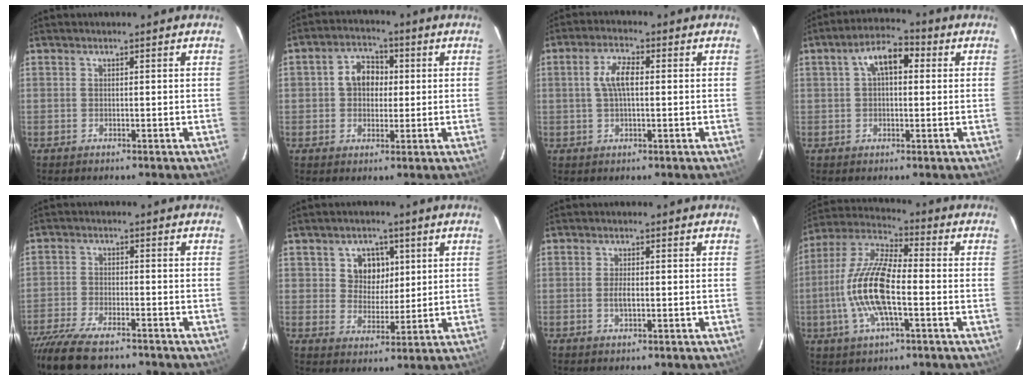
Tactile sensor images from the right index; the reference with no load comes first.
{"total": 6.4, "force": [0.6, 5.1, 3.7], "torque": [-0.067, 0.025, 0.013]}
{"total": 5.4, "force": [0.6, 2.1, 5.0], "torque": [-0.099, 0.010, 0.012]}
{"total": 7.1, "force": [1.8, 3.7, 5.8], "torque": [-0.103, 0.027, 0.028]}
{"total": 13.9, "force": [-11.4, 4.0, 6.7], "torque": [-0.154, -0.035, -0.199]}
{"total": 6.8, "force": [2.2, 5.9, 2.6], "torque": [-0.049, 0.016, 0.043]}
{"total": 2.1, "force": [-0.5, 0.9, 1.9], "torque": [-0.036, -0.003, -0.008]}
{"total": 15.5, "force": [-3.2, 5.1, 14.3], "torque": [-0.291, 0.001, -0.070]}